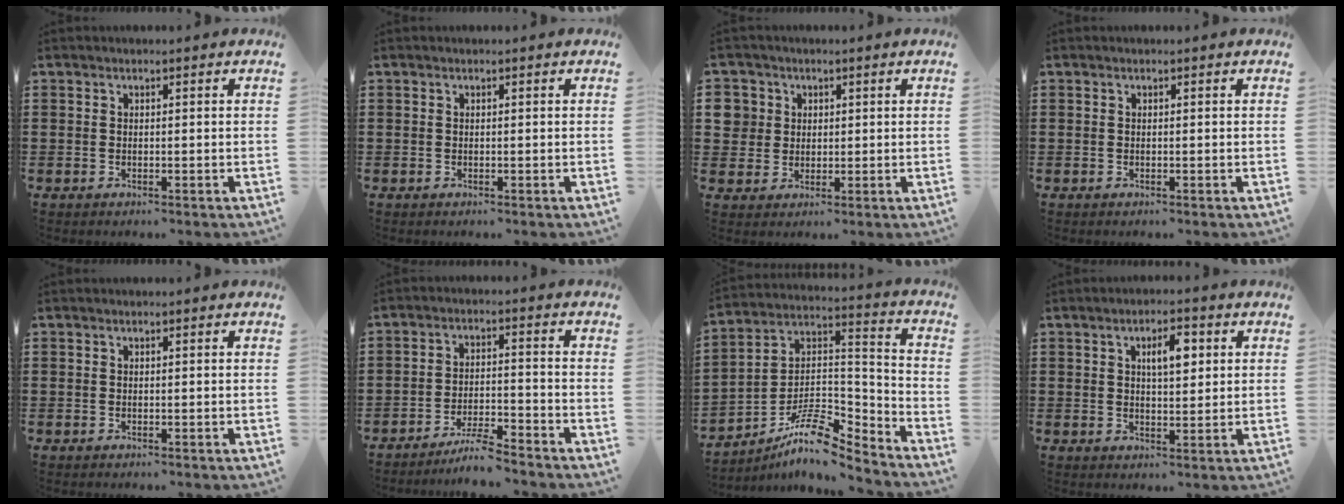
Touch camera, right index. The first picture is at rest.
{"total": 0.0}
{"total": 4.4, "force": [1.2, 4.2, 0.5], "torque": [-0.031, 0.016, 0.022]}
{"total": 0.0}
{"total": 0.0}
{"total": 5.0, "force": [-4.7, -0.2, 1.8], "torque": [-0.041, -0.005, -0.093]}
{"total": 10.4, "force": [-8.0, 3.4, 5.7], "torque": [-0.119, 0.013, -0.157]}
{"total": 4.5, "force": [1.5, 1.6, 3.9], "torque": [-0.065, 0.005, 0.019]}